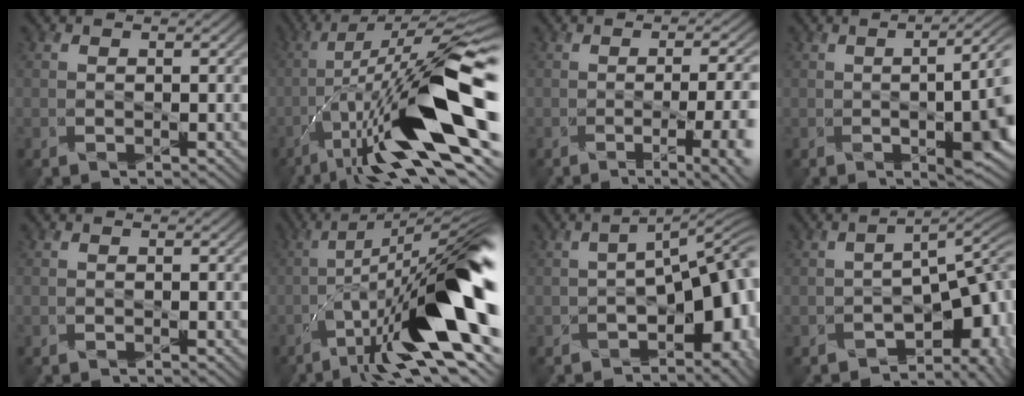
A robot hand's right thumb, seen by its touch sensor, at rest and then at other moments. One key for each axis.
{"total": 16.5, "fx": -4.6, "fy": 4.3, "fz": 15.3, "tx": -0.263, "ty": 0.001, "tz": -0.073}
{"total": 8.9, "fx": -2.6, "fy": 2.8, "fz": 8.1, "tx": -0.095, "ty": -0.007, "tz": -0.029}
{"total": 7.4, "fx": -0.4, "fy": 2.4, "fz": 7.0, "tx": -0.083, "ty": -0.003, "tz": -0.008}
{"total": 0.0}
{"total": 18.6, "fx": -4.9, "fy": 5.3, "fz": 17.2, "tx": -0.266, "ty": -0.005, "tz": -0.074}
{"total": 9.9, "fx": -3.2, "fy": 4.5, "fz": 8.2, "tx": -0.099, "ty": -0.022, "tz": -0.036}
{"total": 8.9, "fx": -5.4, "fy": 3.7, "fz": 6.1, "tx": -0.075, "ty": -0.021, "tz": -0.066}